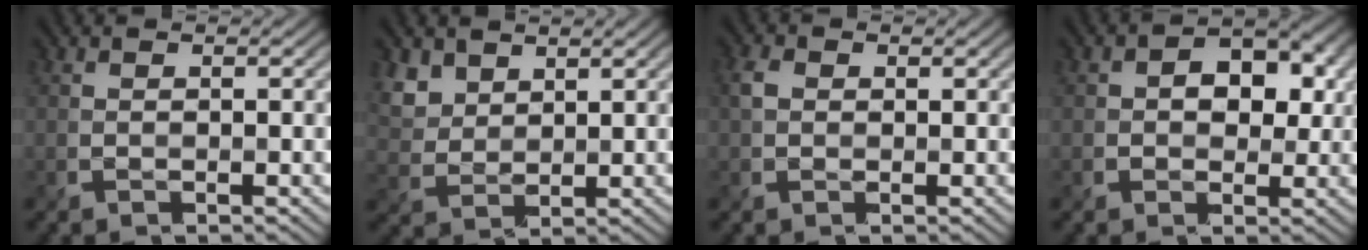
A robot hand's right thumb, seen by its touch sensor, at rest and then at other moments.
{"total": 4.5, "force": [3.1, 2.7, 1.8], "torque": [-0.059, -0.001, 0.072]}
{"total": 2.1, "force": [0.3, 1.7, 1.2], "torque": [-0.033, 0.002, 0.005]}
{"total": 5.7, "force": [0.9, 4.2, 3.6], "torque": [-0.052, 0.001, 0.005]}